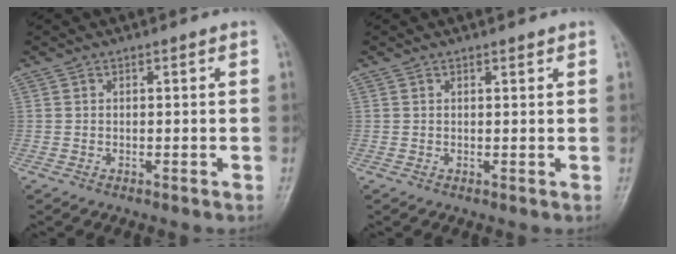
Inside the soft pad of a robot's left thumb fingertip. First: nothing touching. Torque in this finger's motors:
{"motor_torque": [-0.11, -0.09, 0.07, 0.08, 0.02]}